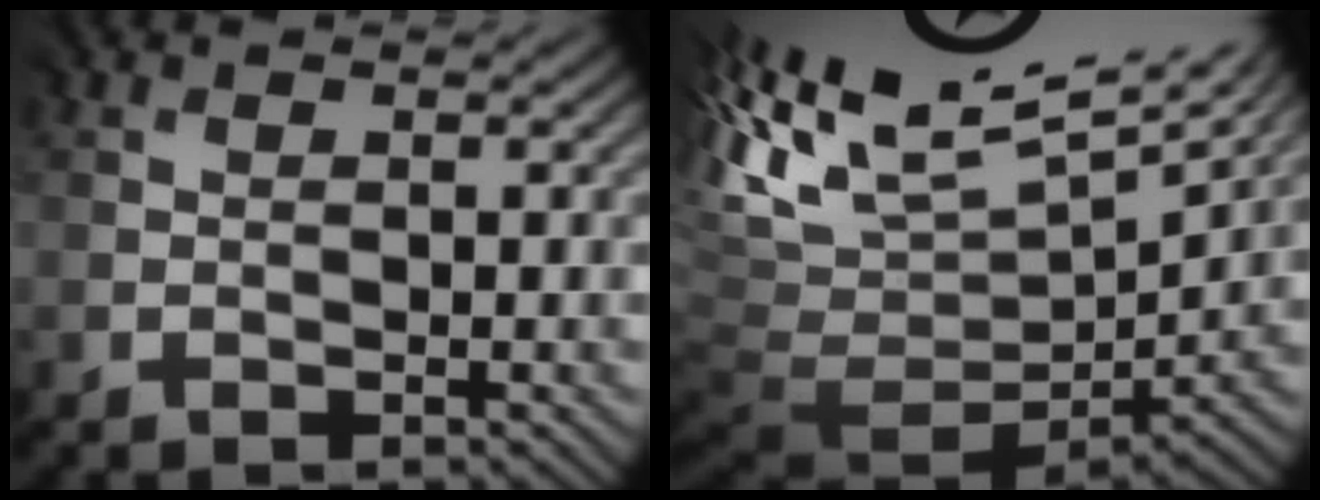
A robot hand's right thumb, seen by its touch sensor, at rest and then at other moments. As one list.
[{"total": 12.5, "force": [4.0, 6.8, 9.7], "torque": [-0.191, -0.002, 0.127]}]